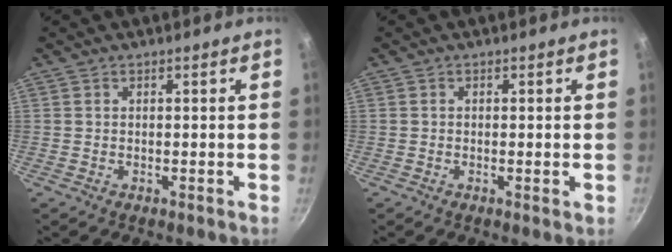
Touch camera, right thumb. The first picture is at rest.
{"total": 0.9, "force": [-0.2, 0.0, 0.8], "torque": [-0.014, -0.002, -0.005]}